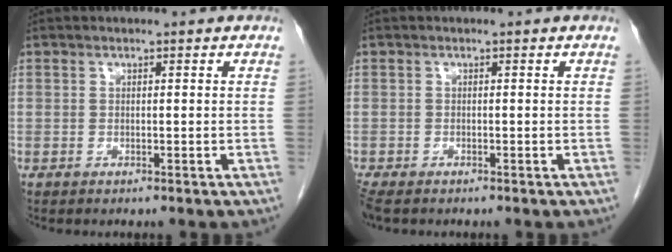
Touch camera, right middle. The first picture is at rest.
{"total": 2.9, "force": [-2.2, 1.1, 1.4], "torque": [-0.034, -0.010, -0.038]}